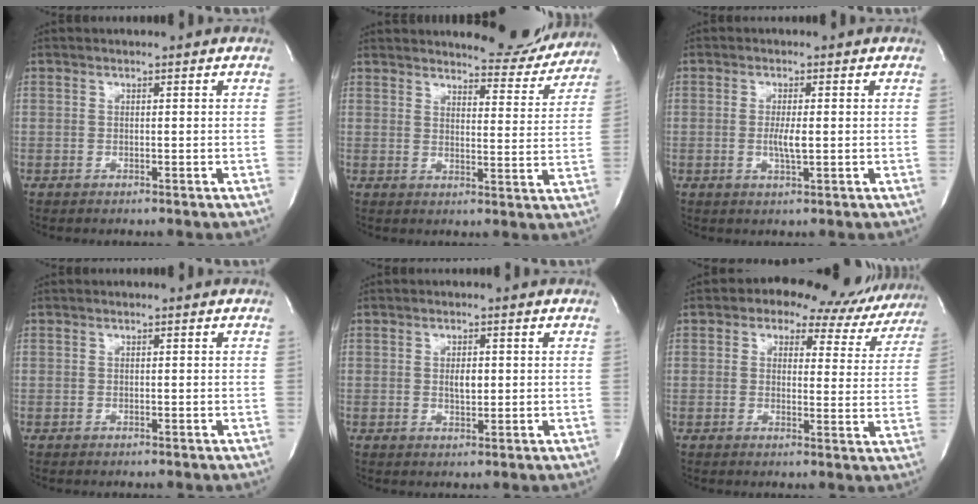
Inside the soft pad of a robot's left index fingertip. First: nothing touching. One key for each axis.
{"total": 10.2, "fx": 9.9, "fy": 2.0, "fz": 1.8, "tx": -0.009, "ty": -0.032, "tz": 0.115}
{"total": 2.6, "fx": -0.4, "fy": 0.3, "fz": 2.6, "tx": -0.055, "ty": -0.009, "tz": -0.006}
{"total": 0.0}
{"total": 2.1, "fx": 0.1, "fy": 1.0, "fz": 1.9, "tx": -0.033, "ty": -0.006, "tz": 0.002}
{"total": 13.3, "fx": 10.2, "fy": 6.5, "fz": 5.4, "tx": -0.042, "ty": 0.017, "tz": 0.097}